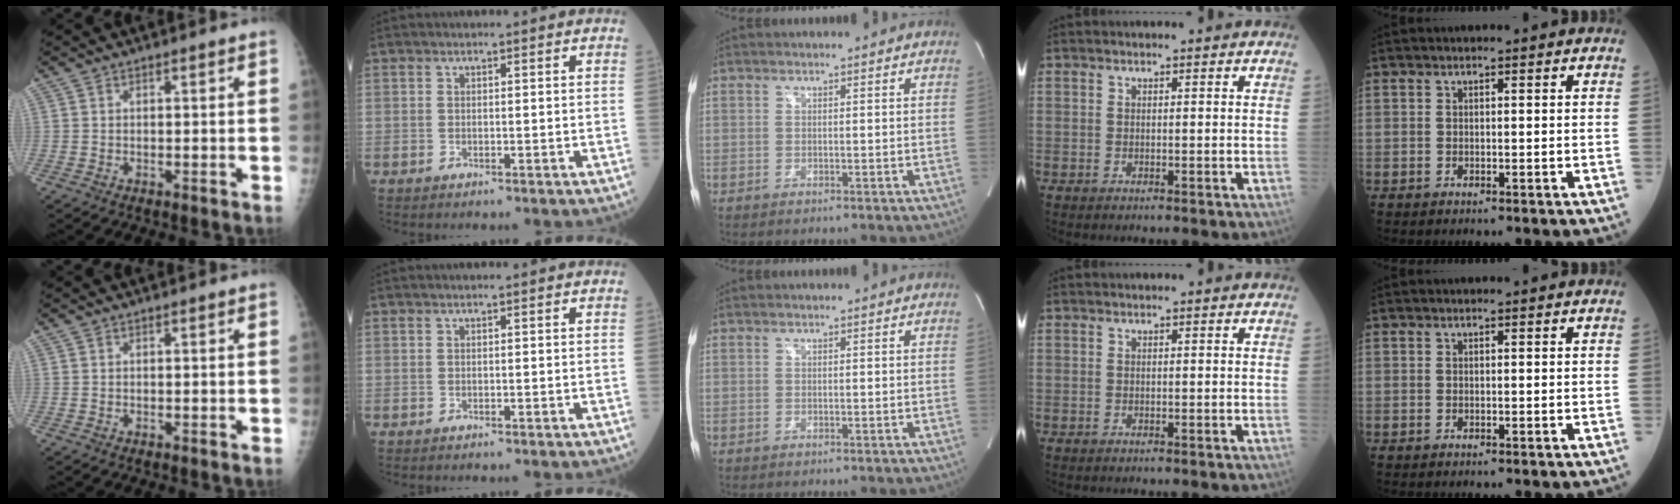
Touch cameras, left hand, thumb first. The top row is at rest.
{}